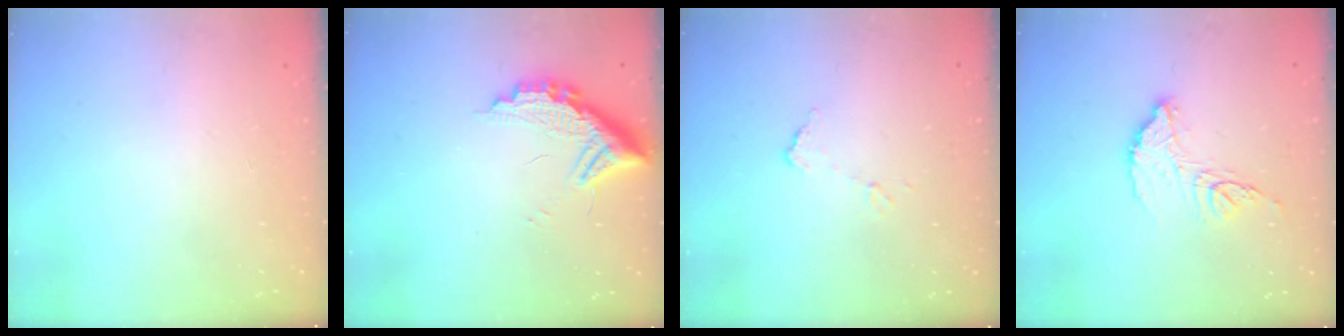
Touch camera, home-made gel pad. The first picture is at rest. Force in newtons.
{"total": 11.1, "press": 11.1, "slide": 0.6}
{"total": 4.8, "press": 4.8, "slide": 0.2}
{"total": 11.2, "press": 11.1, "slide": 0.9}